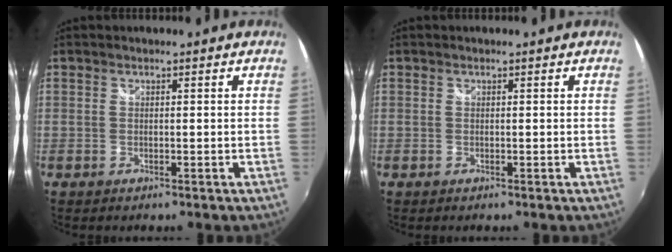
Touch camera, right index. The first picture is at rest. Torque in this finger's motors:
{"motor_torque": [-0.02, 0.02, 0.00, 0.00]}